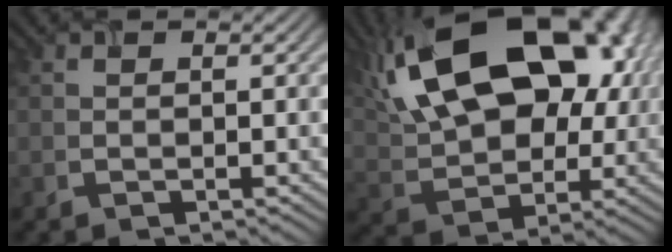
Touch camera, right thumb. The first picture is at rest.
{"total": 21.4, "force": [7.7, 13.0, 15.1], "torque": [-0.299, 0.048, 0.139]}